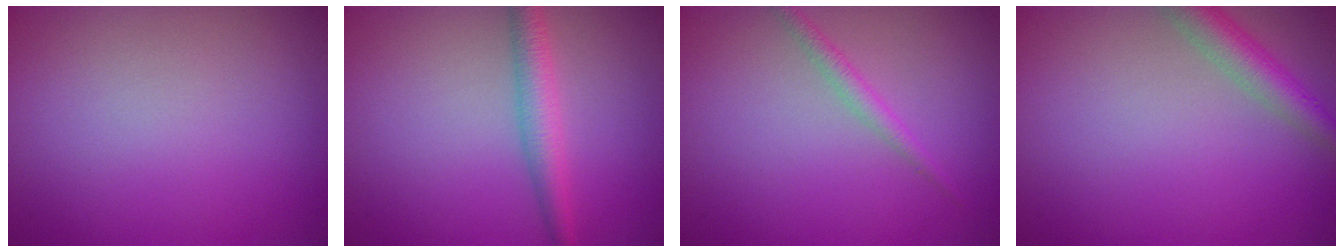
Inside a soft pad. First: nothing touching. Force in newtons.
{"total": 2.7, "press": 2.7, "slide": 0.1}
{"total": 1.3, "press": 1.3, "slide": 0.1}
{"total": 3.3, "press": 3.3, "slide": 0.1}